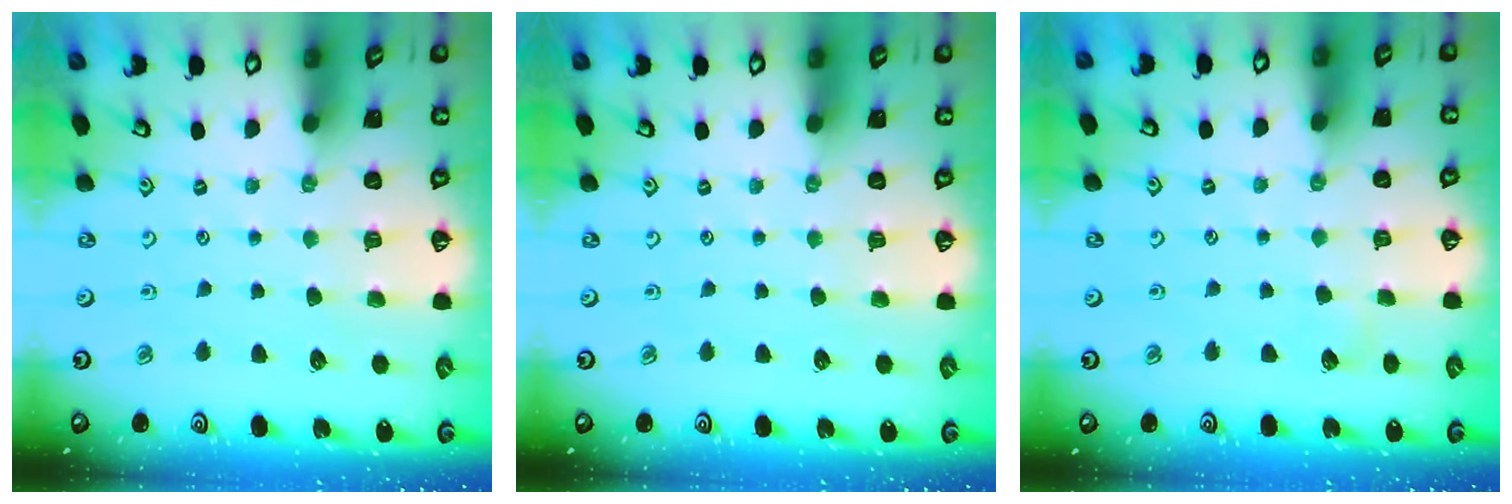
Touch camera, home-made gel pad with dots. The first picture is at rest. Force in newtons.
{"total": 0.0}
{"total": 1.8, "press": 1.8, "slide": 0.2}